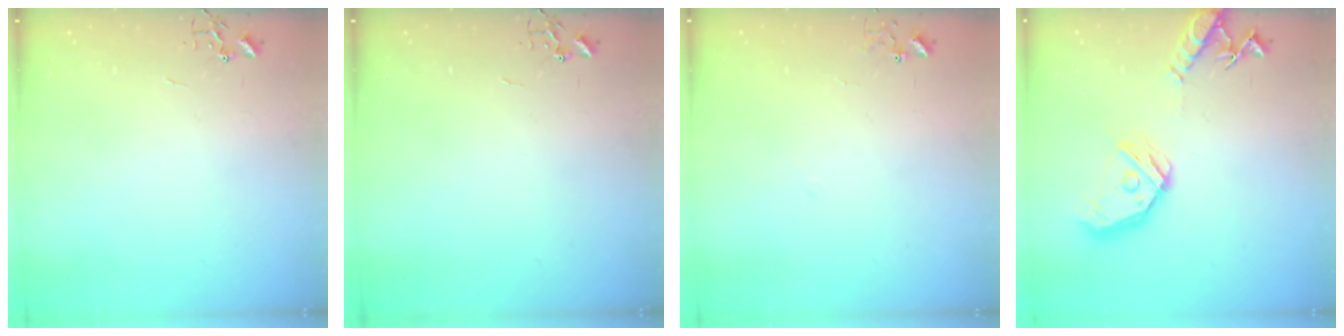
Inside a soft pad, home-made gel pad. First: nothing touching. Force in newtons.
{"total": 0.0}
{"total": 6.8, "press": 6.8, "slide": 0.6}
{"total": 17.1, "press": 16.9, "slide": 2.2}